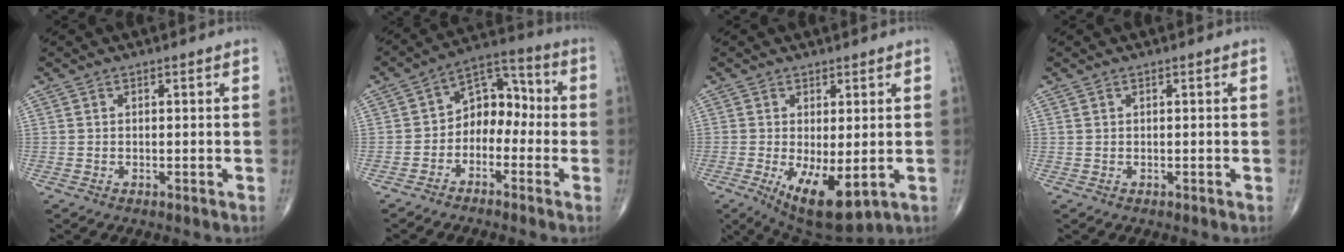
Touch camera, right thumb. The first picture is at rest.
{"total": 8.8, "force": [-2.0, 6.3, 5.8], "torque": [-0.056, 0.048, -0.051]}
{"total": 10.6, "force": [-2.6, 4.3, 9.4], "torque": [-0.145, -0.024, -0.023]}
{"total": 0.0}